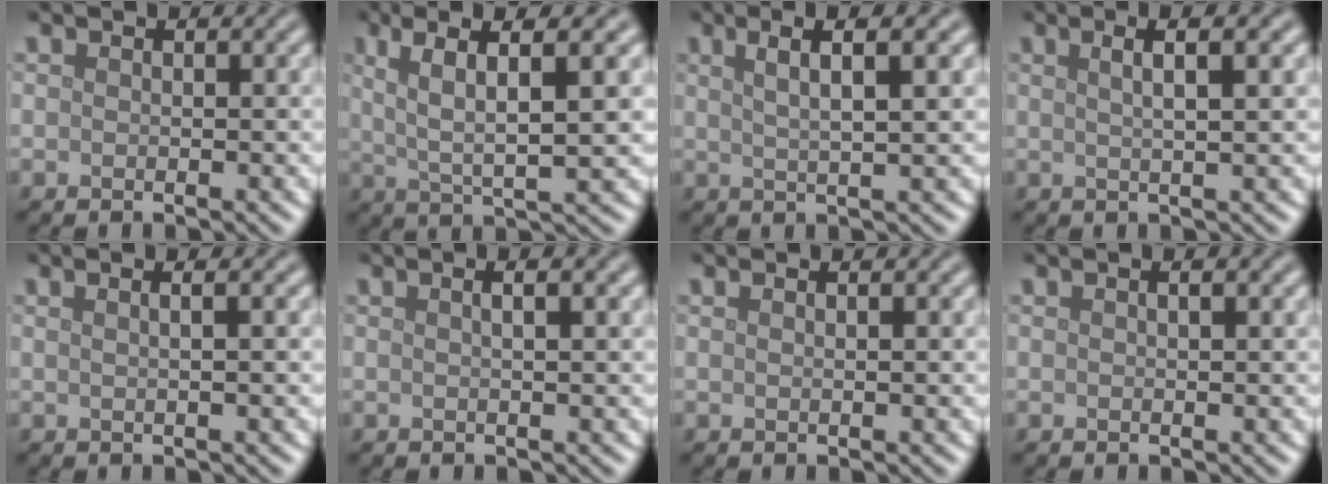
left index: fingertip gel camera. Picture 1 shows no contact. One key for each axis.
{"total": 6.8, "fx": 2.6, "fy": 1.4, "fz": 6.1, "tx": -0.106, "ty": 0.009, "tz": 0.046}
{"total": 4.7, "fx": 2.2, "fy": 1.0, "fz": 4.0, "tx": -0.053, "ty": 0.009, "tz": 0.029}
{"total": 3.8, "fx": 1.5, "fy": 1.2, "fz": 3.3, "tx": -0.030, "ty": 0.009, "tz": 0.007}
{"total": 3.0, "fx": 1.2, "fy": 1.5, "fz": 2.3, "tx": -0.011, "ty": 0.016, "tz": -0.015}
{"total": 2.6, "fx": 1.1, "fy": 1.1, "fz": 2.1, "tx": -0.009, "ty": 0.004, "tz": -0.007}
{"total": 0.7, "fx": 0.4, "fy": 0.3, "fz": 0.5, "tx": -0.005, "ty": 0.000, "tz": 0.001}
{"total": 0.8, "fx": 0.4, "fy": 0.2, "fz": 0.7, "tx": -0.013, "ty": 0.001, "tz": 0.005}